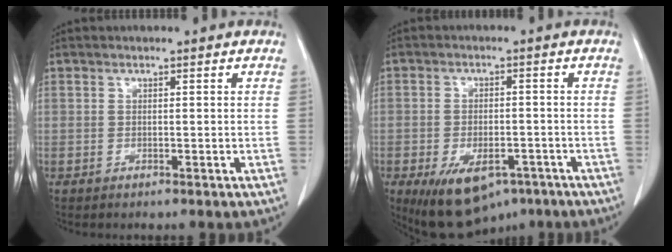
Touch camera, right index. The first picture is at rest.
{"total": 11.2, "force": [-6.8, 5.7, 6.8], "torque": [-0.111, -0.008, -0.095]}